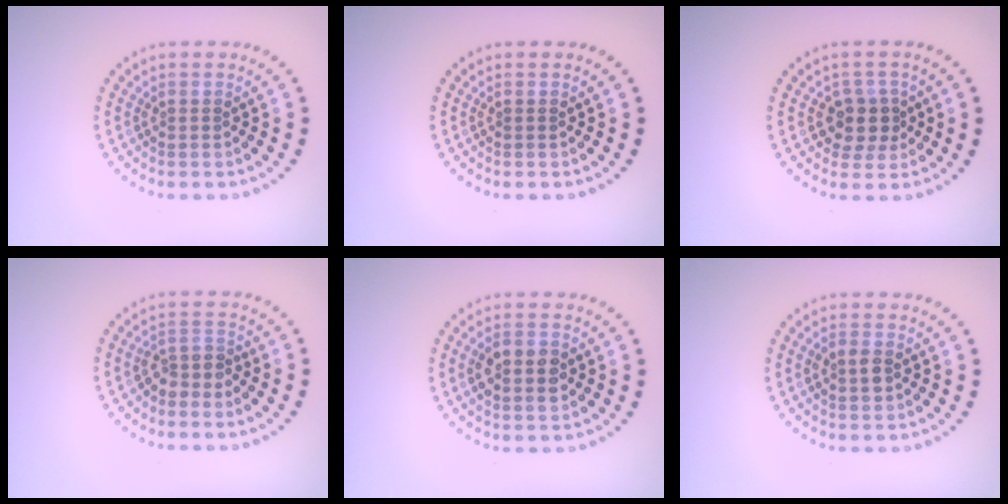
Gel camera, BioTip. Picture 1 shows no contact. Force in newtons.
{"total": 0.0}
{"total": 2.6, "press": 2.3, "slide": 1.2}
{"total": 2.2, "press": 1.6, "slide": 1.5}
{"total": 3.5, "press": 3.5, "slide": 0.1}
{"total": 1.7, "press": 1.7, "slide": 0.2}